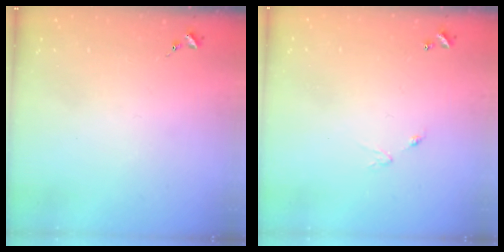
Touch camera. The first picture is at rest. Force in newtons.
{"total": 4.8, "press": 4.8, "slide": 0.3}